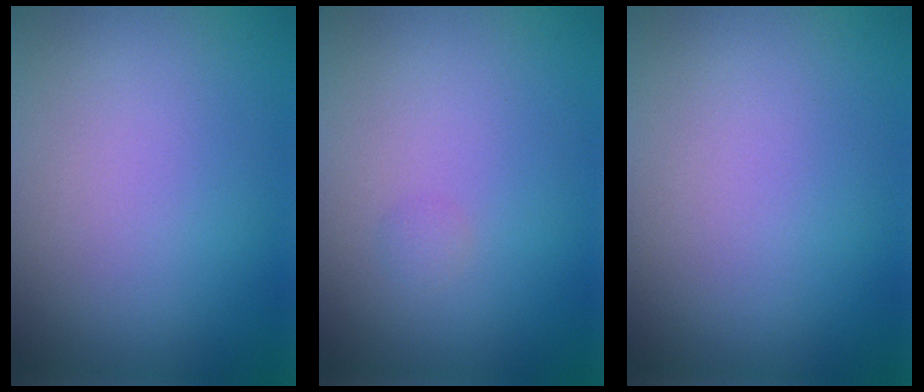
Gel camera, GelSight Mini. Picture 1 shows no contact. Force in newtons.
{"total": 0.5, "press": 0.5, "slide": 0.0}
{"total": 0.0}